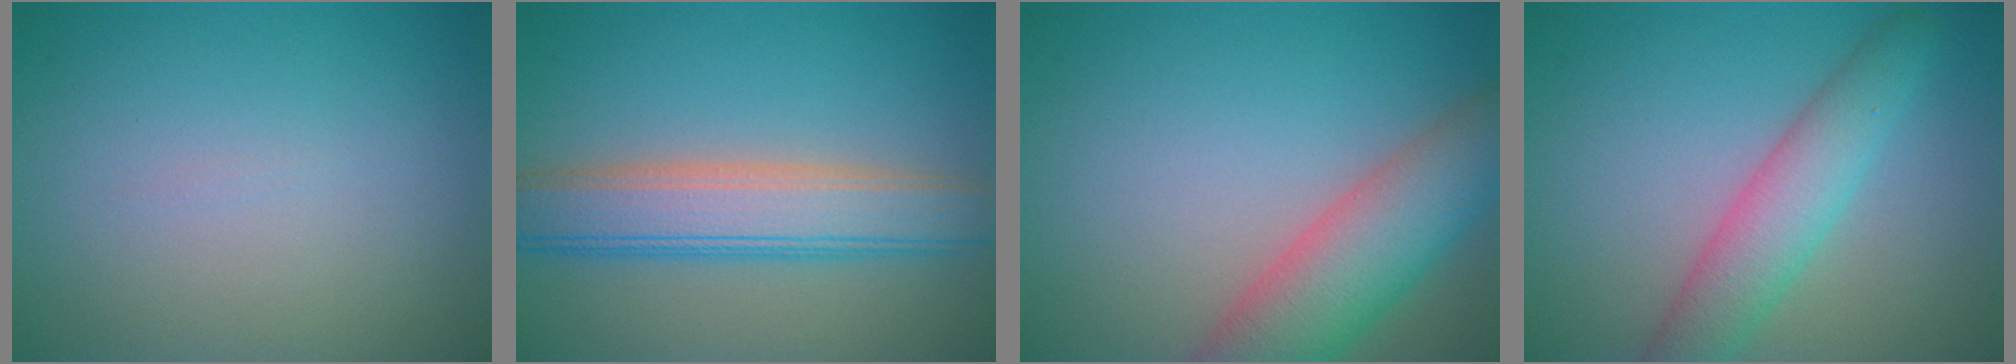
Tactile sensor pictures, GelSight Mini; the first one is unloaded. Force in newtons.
{"total": 6.3, "press": 6.3, "slide": 0.2}
{"total": 7.5, "press": 7.5, "slide": 0.5}
{"total": 4.6, "press": 4.6, "slide": 0.2}